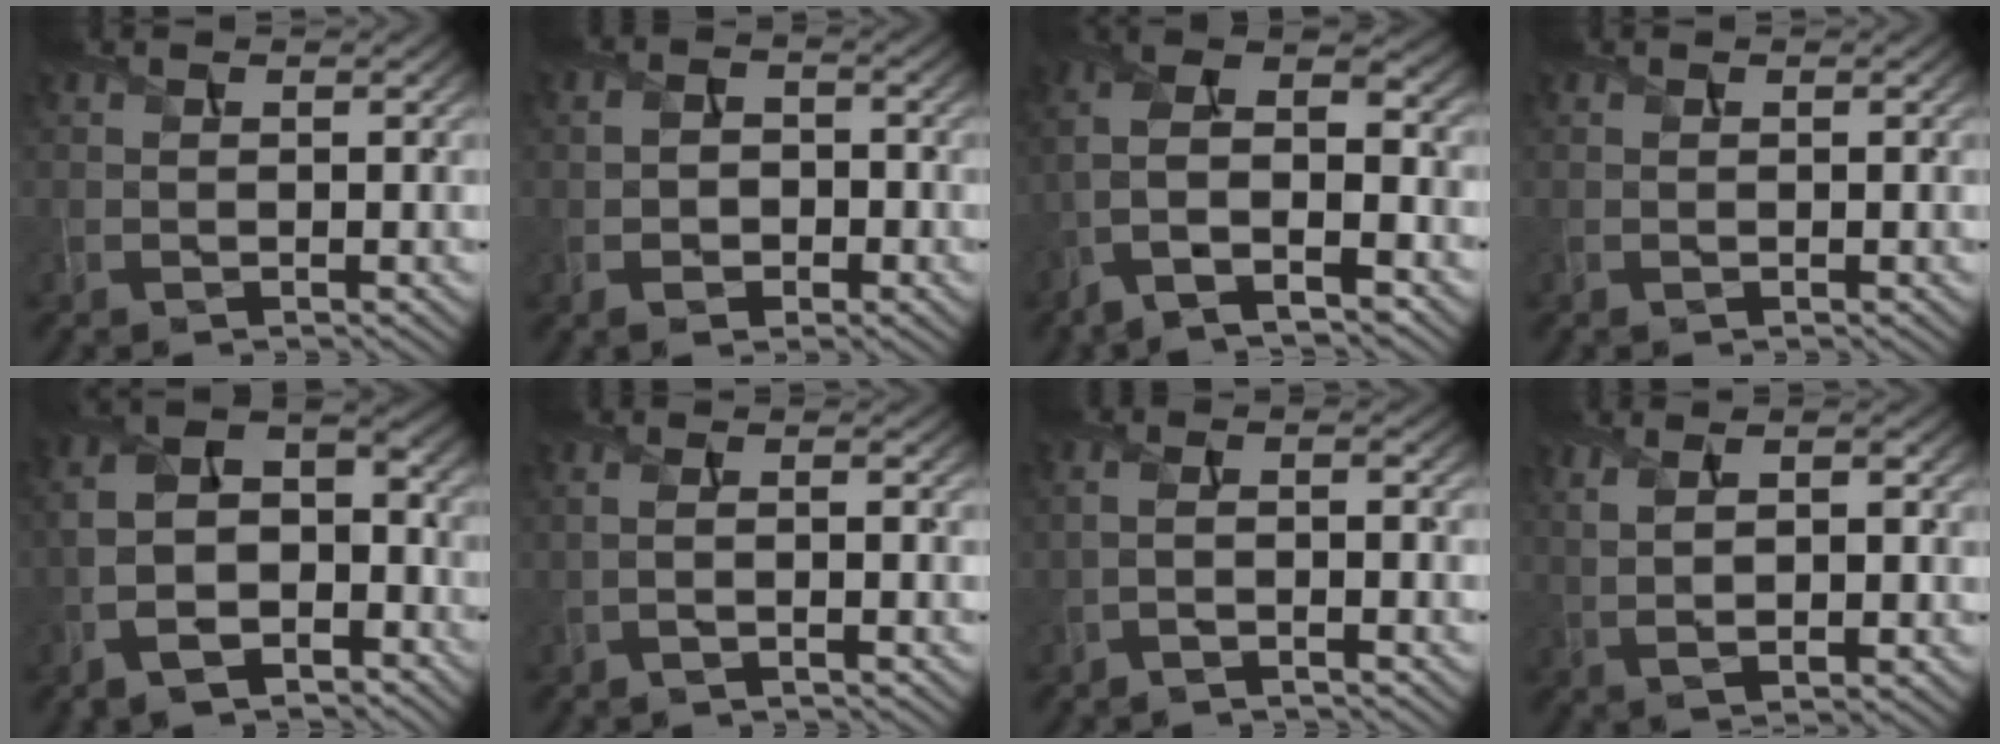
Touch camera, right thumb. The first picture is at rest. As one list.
[{"total": 3.7, "force": [-1.3, 2.6, 2.3], "torque": [-0.032, -0.002, -0.028]}, {"total": 12.7, "force": [-5.2, 5.8, 10.0], "torque": [-0.229, -0.002, -0.091]}, {"total": 0.0}, {"total": 13.2, "force": [-5.4, 8.0, 9.1], "torque": [-0.208, -0.038, -0.092]}, {"total": 2.3, "force": [-1.0, 0.5, 2.0], "torque": [-0.034, 0.005, -0.027]}, {"total": 3.0, "force": [-1.7, 0.6, 2.4], "torque": [-0.051, 0.000, -0.043]}, {"total": 5.3, "force": [0.9, 1.8, 4.9], "torque": [-0.093, -0.004, 0.015]}]